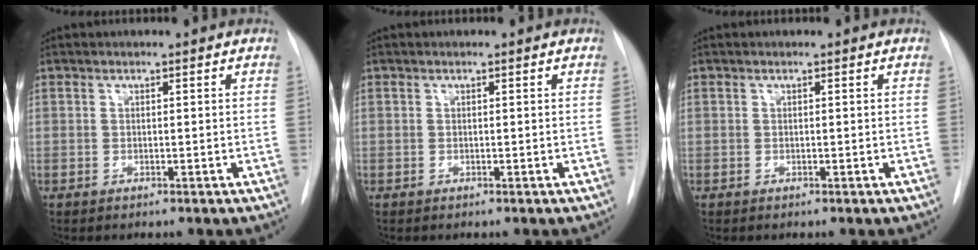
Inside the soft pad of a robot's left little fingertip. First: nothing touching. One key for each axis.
{"total": 0.0}
{"total": 0.0}